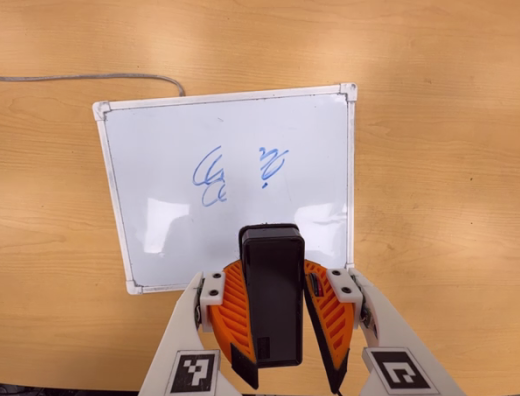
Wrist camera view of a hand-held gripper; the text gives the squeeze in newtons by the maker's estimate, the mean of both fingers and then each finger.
{"total": 9.6, "left": 9.0, "right": 10.2}